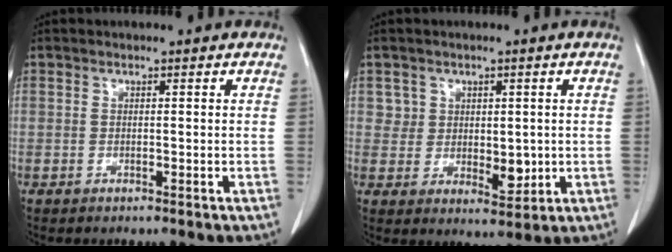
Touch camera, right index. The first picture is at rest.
{"total": 5.0, "force": [0.9, 4.1, 2.7], "torque": [-0.028, -0.008, 0.022]}